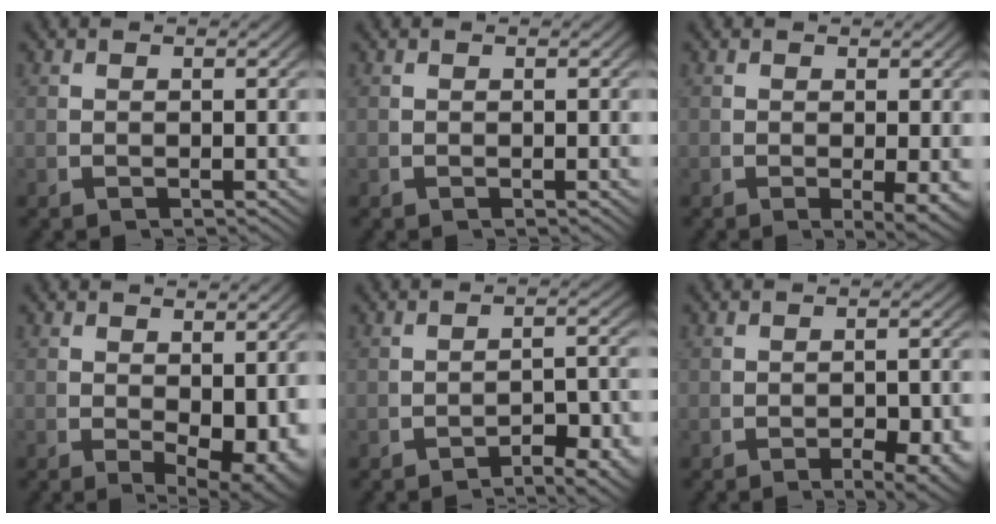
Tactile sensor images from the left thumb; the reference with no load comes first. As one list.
[{"total": 0.0}, {"total": 2.9, "force": [-0.3, 0.9, 2.7], "torque": [-0.040, -0.014, 0.002]}, {"total": 4.4, "force": [-0.2, 2.2, 3.8], "torque": [-0.064, -0.023, 0.013]}, {"total": 4.4, "force": [-3.2, 1.3, 2.8], "torque": [-0.034, -0.008, -0.047]}, {"total": 4.5, "force": [-2.1, 1.6, 3.6], "torque": [-0.049, -0.010, -0.030]}]